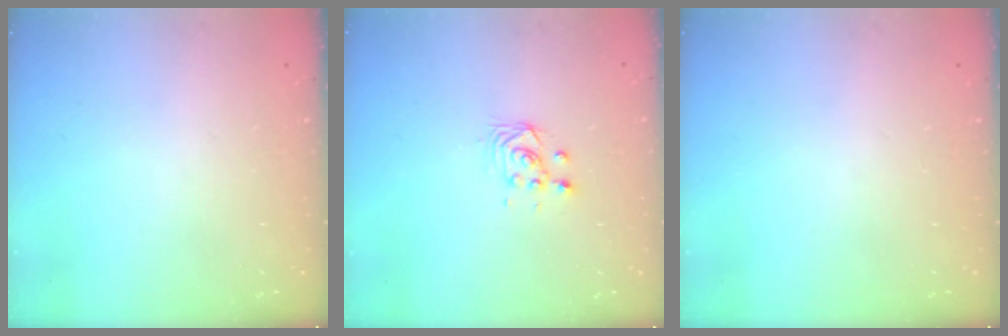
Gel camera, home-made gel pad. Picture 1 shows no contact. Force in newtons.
{"total": 3.3, "press": 3.1, "slide": 1.0}
{"total": 0.0}